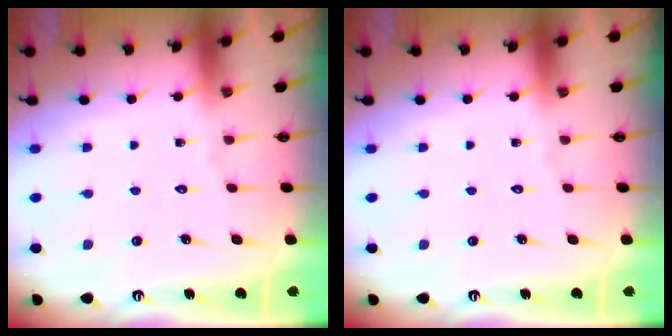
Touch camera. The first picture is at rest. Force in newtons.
{"total": 0.0}